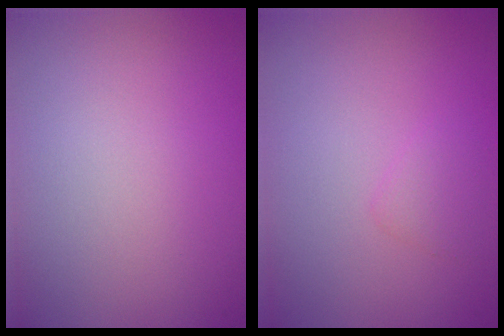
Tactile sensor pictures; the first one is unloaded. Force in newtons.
{"total": 1.0, "press": 1.0, "slide": 0.1}